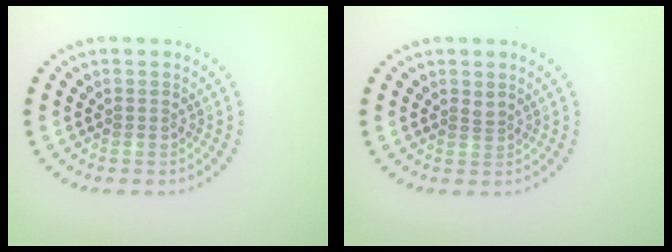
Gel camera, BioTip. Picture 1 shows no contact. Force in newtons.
{"total": 0.9, "press": 0.5, "slide": 0.7}